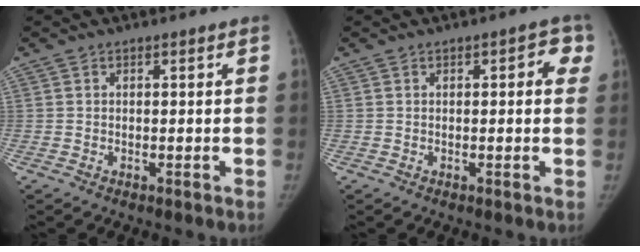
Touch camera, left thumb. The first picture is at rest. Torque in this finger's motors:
{"motor_torque": [-0.14, 0.20, 0.16, 0.31, -0.01]}